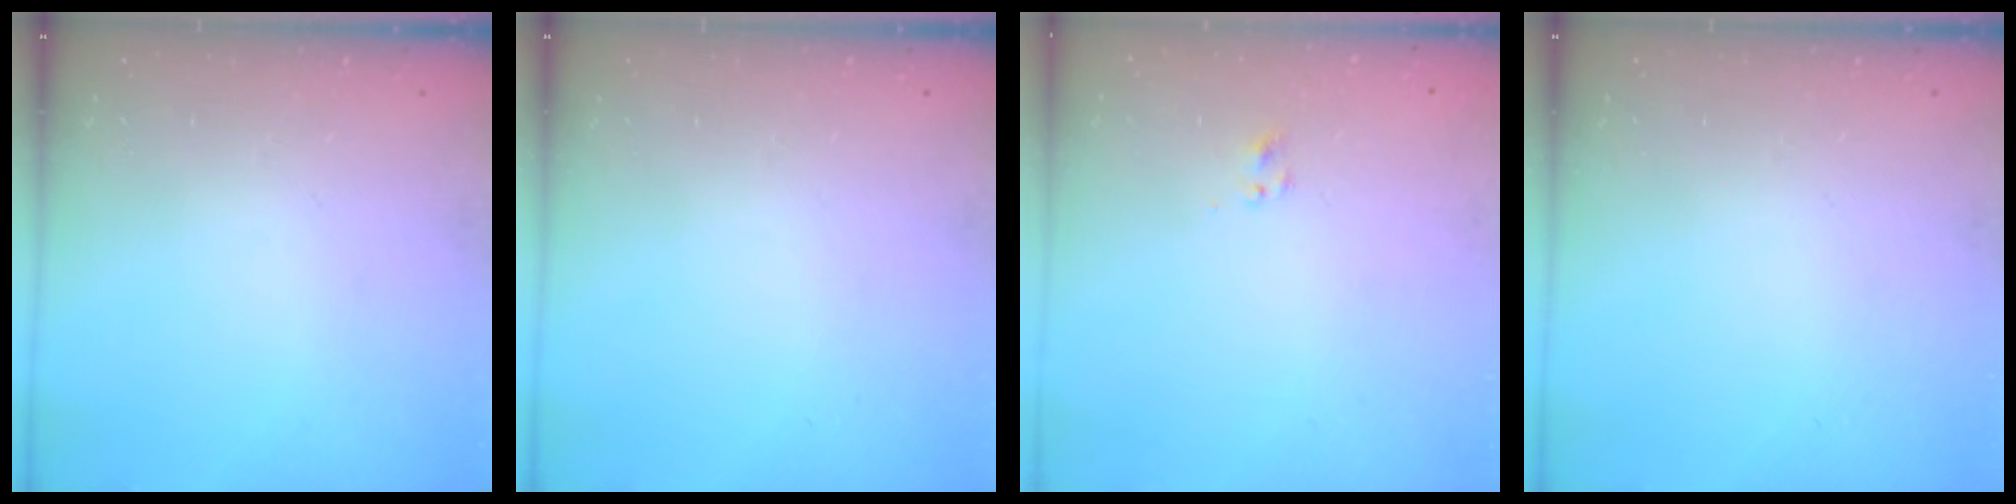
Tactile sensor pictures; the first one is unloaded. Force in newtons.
{"total": 0.0}
{"total": 1.3, "press": 1.1, "slide": 0.8}
{"total": 0.0}